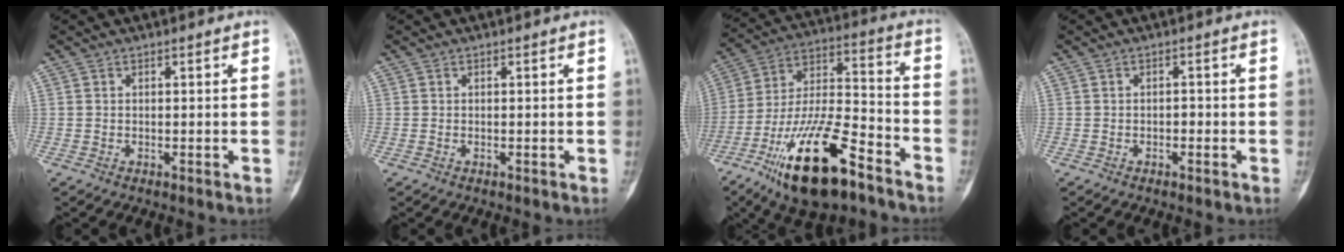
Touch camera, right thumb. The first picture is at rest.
{"total": 0.0}
{"total": 22.0, "force": [-13.0, 7.5, 16.1], "torque": [-0.313, 0.067, -0.230]}
{"total": 1.1, "force": [-0.4, 0.6, 0.7], "torque": [-0.006, 0.005, -0.010]}